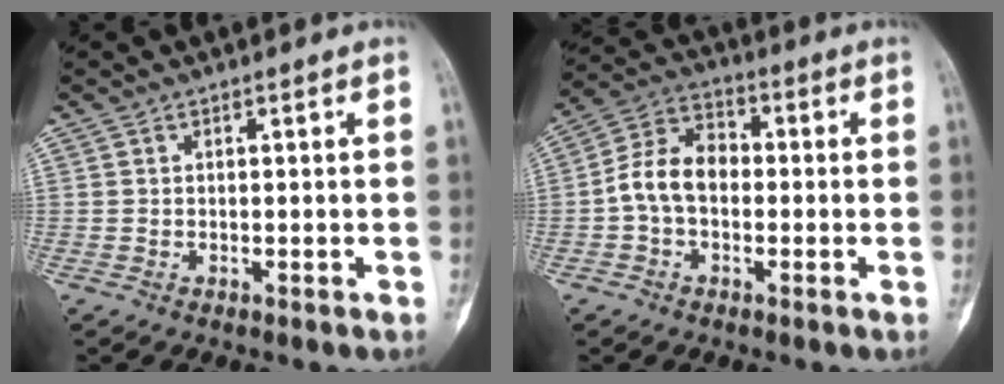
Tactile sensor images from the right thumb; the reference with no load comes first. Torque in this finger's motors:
{"motor_torque": [0.46, 0.51, 0.53, -0.49, 0.23]}